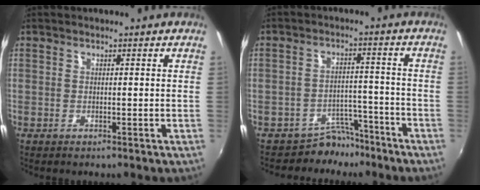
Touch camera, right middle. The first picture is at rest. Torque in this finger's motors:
{"motor_torque": [-0.39, -0.33, -0.08, -0.02]}